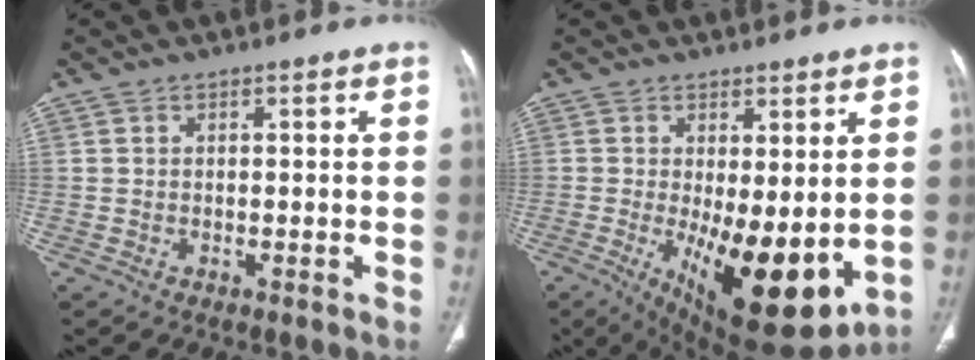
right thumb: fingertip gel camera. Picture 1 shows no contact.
{"total": 15.6, "force": [-2.4, 5.9, 14.2], "torque": [-0.215, -0.037, -0.014]}